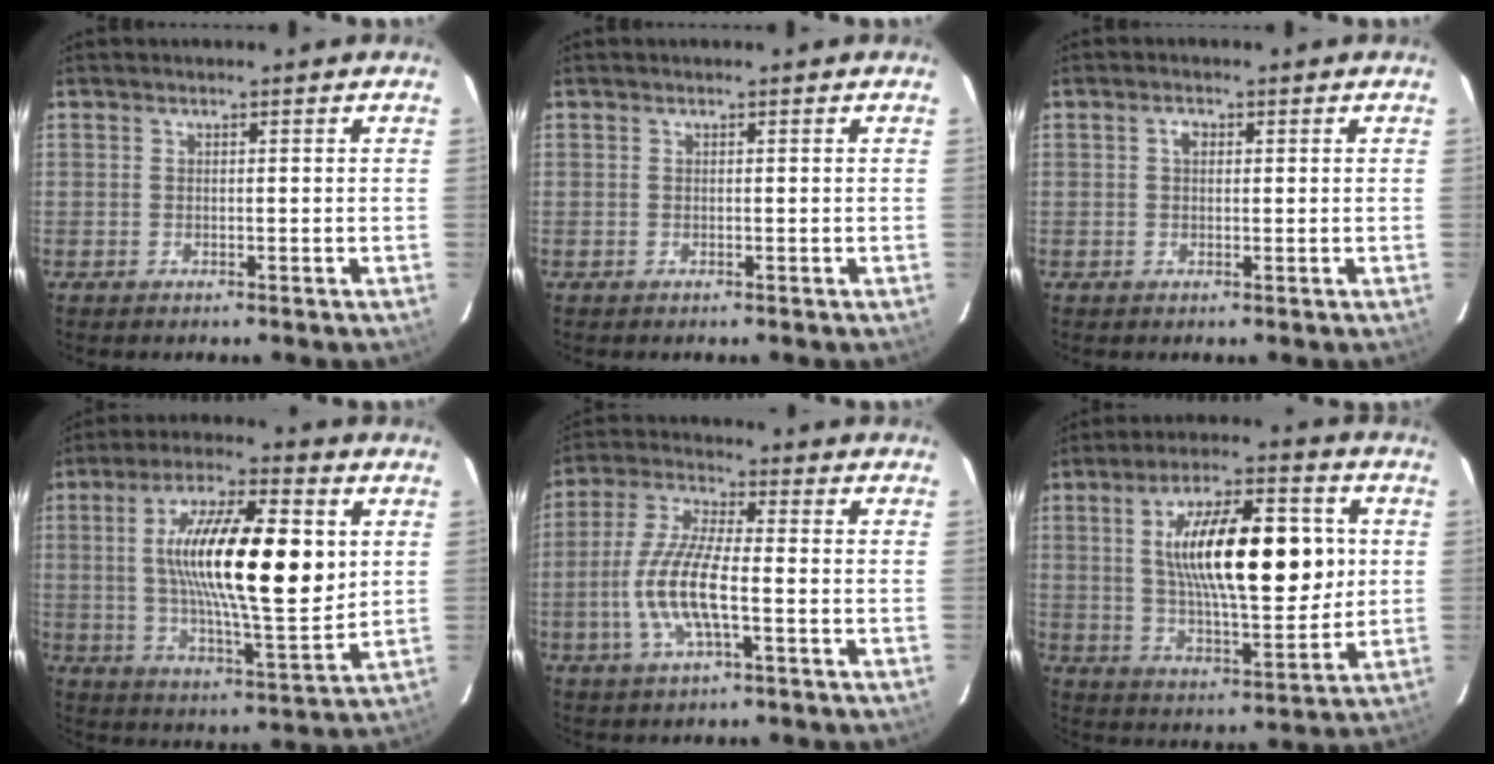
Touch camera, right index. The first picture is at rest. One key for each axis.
{"total": 0.0}
{"total": 1.6, "fx": 0.4, "fy": 1.2, "fz": 1.1, "tx": -0.018, "ty": 0.008, "tz": 0.005}
{"total": 20.5, "fx": 3.7, "fy": 5.5, "fz": 19.5, "tx": -0.338, "ty": 0.005, "tz": 0.059}
{"total": 11.4, "fx": -2.8, "fy": 2.8, "fz": 10.7, "tx": -0.228, "ty": -0.002, "tz": -0.057}
{"total": 19.7, "fx": 3.4, "fy": 7.1, "fz": 18.0, "tx": -0.302, "ty": 0.014, "tz": 0.058}